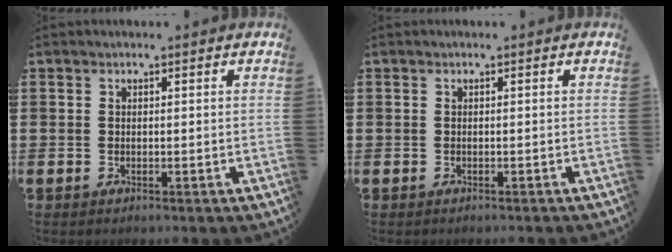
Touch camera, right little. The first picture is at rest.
{"total": 0.0}